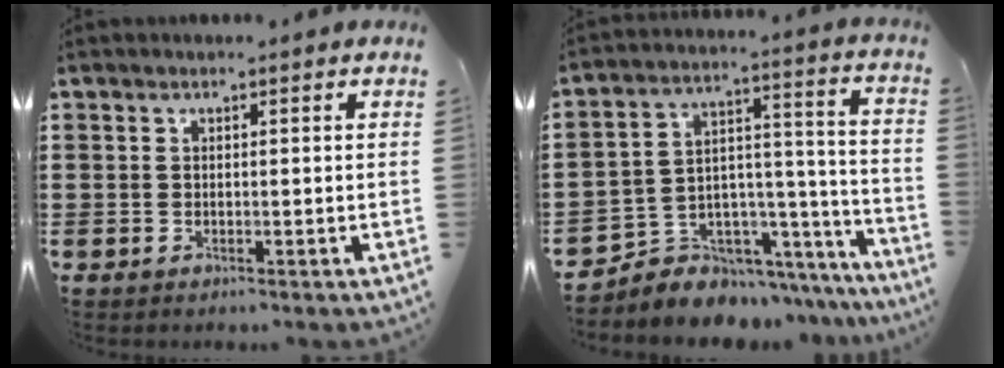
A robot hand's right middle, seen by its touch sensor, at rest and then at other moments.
{"total": 5.3, "force": [-4.2, 3.1, -0.7], "torque": [0.000, -0.004, -0.080]}